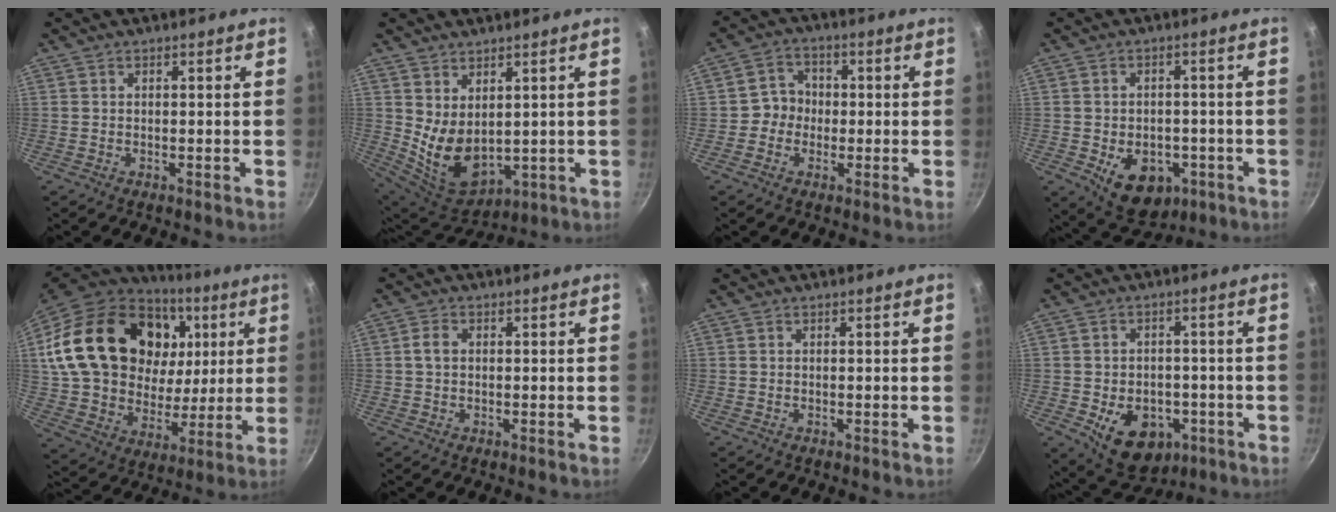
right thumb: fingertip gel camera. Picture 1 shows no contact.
{"total": 9.9, "force": [2.5, 6.2, 7.2], "torque": [-0.107, -0.042, 0.073]}
{"total": 5.2, "force": [-0.6, 4.9, 1.8], "torque": [0.009, 0.015, -0.022]}
{"total": 11.0, "force": [-3.6, 7.8, 6.9], "torque": [-0.066, 0.005, -0.037]}
{"total": 32.8, "force": [9.7, 22.2, 22.0], "torque": [-0.382, -0.002, 0.177]}
{"total": 2.4, "force": [0.2, 1.8, 1.6], "torque": [-0.027, 0.007, 0.001]}
{"total": 0.0}
{"total": 12.5, "force": [-4.2, 9.0, 7.6], "torque": [-0.079, 0.010, -0.046]}